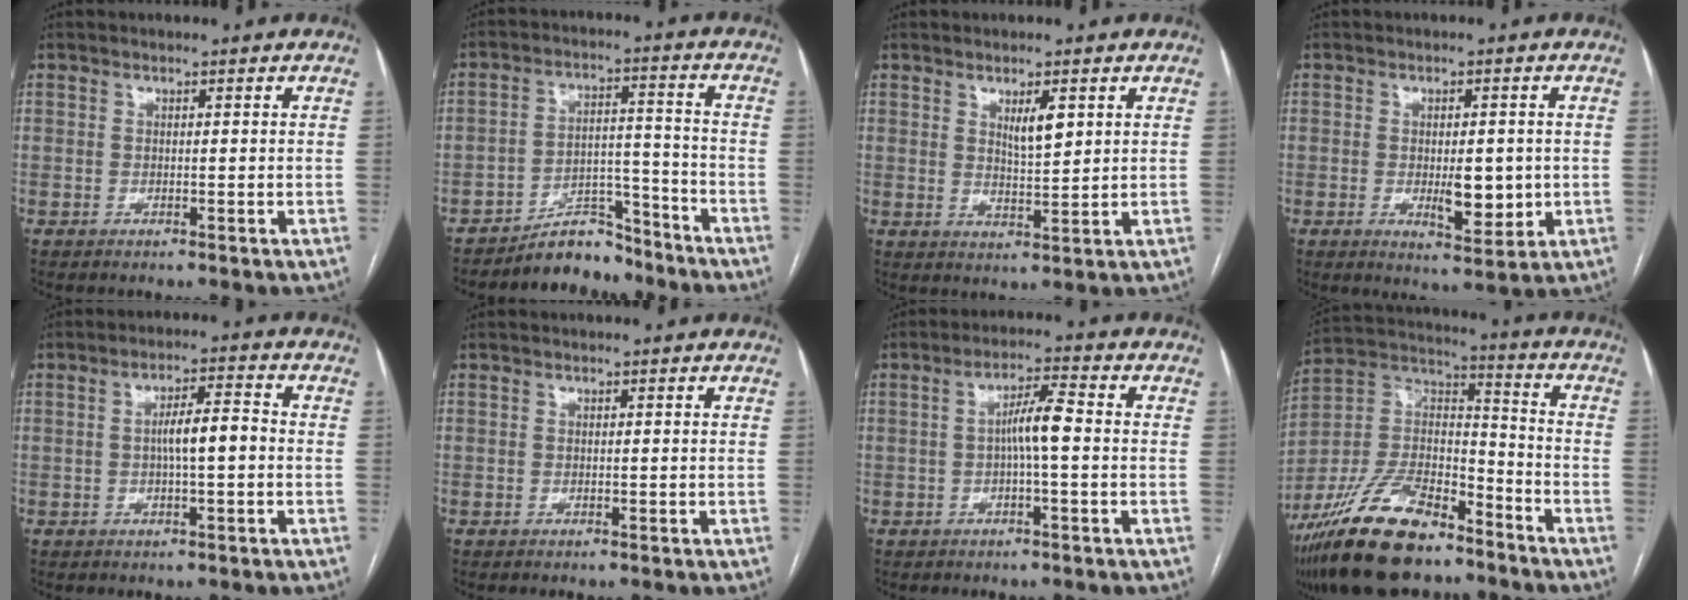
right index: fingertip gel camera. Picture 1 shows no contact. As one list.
[{"total": 7.1, "force": [-6.5, 2.6, 1.3], "torque": [-0.011, 0.036, -0.108]}, {"total": 4.0, "force": [1.8, 0.9, 3.4], "torque": [-0.061, -0.005, 0.034]}, {"total": 7.5, "force": [-0.8, 2.9, 6.9], "torque": [-0.098, -0.011, -0.005]}, {"total": 5.2, "force": [-0.4, 0.8, 5.1], "torque": [-0.089, 0.013, -0.006]}, {"total": 0.0}, {"total": 5.0, "force": [-0.4, 0.3, 5.0], "torque": [-0.087, 0.012, -0.005]}, {"total": 20.8, "force": [-15.1, 7.2, 12.4], "torque": [-0.275, 0.001, -0.277]}]